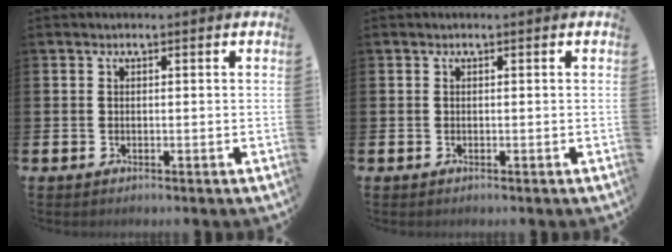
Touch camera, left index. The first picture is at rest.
{"total": 0.0}